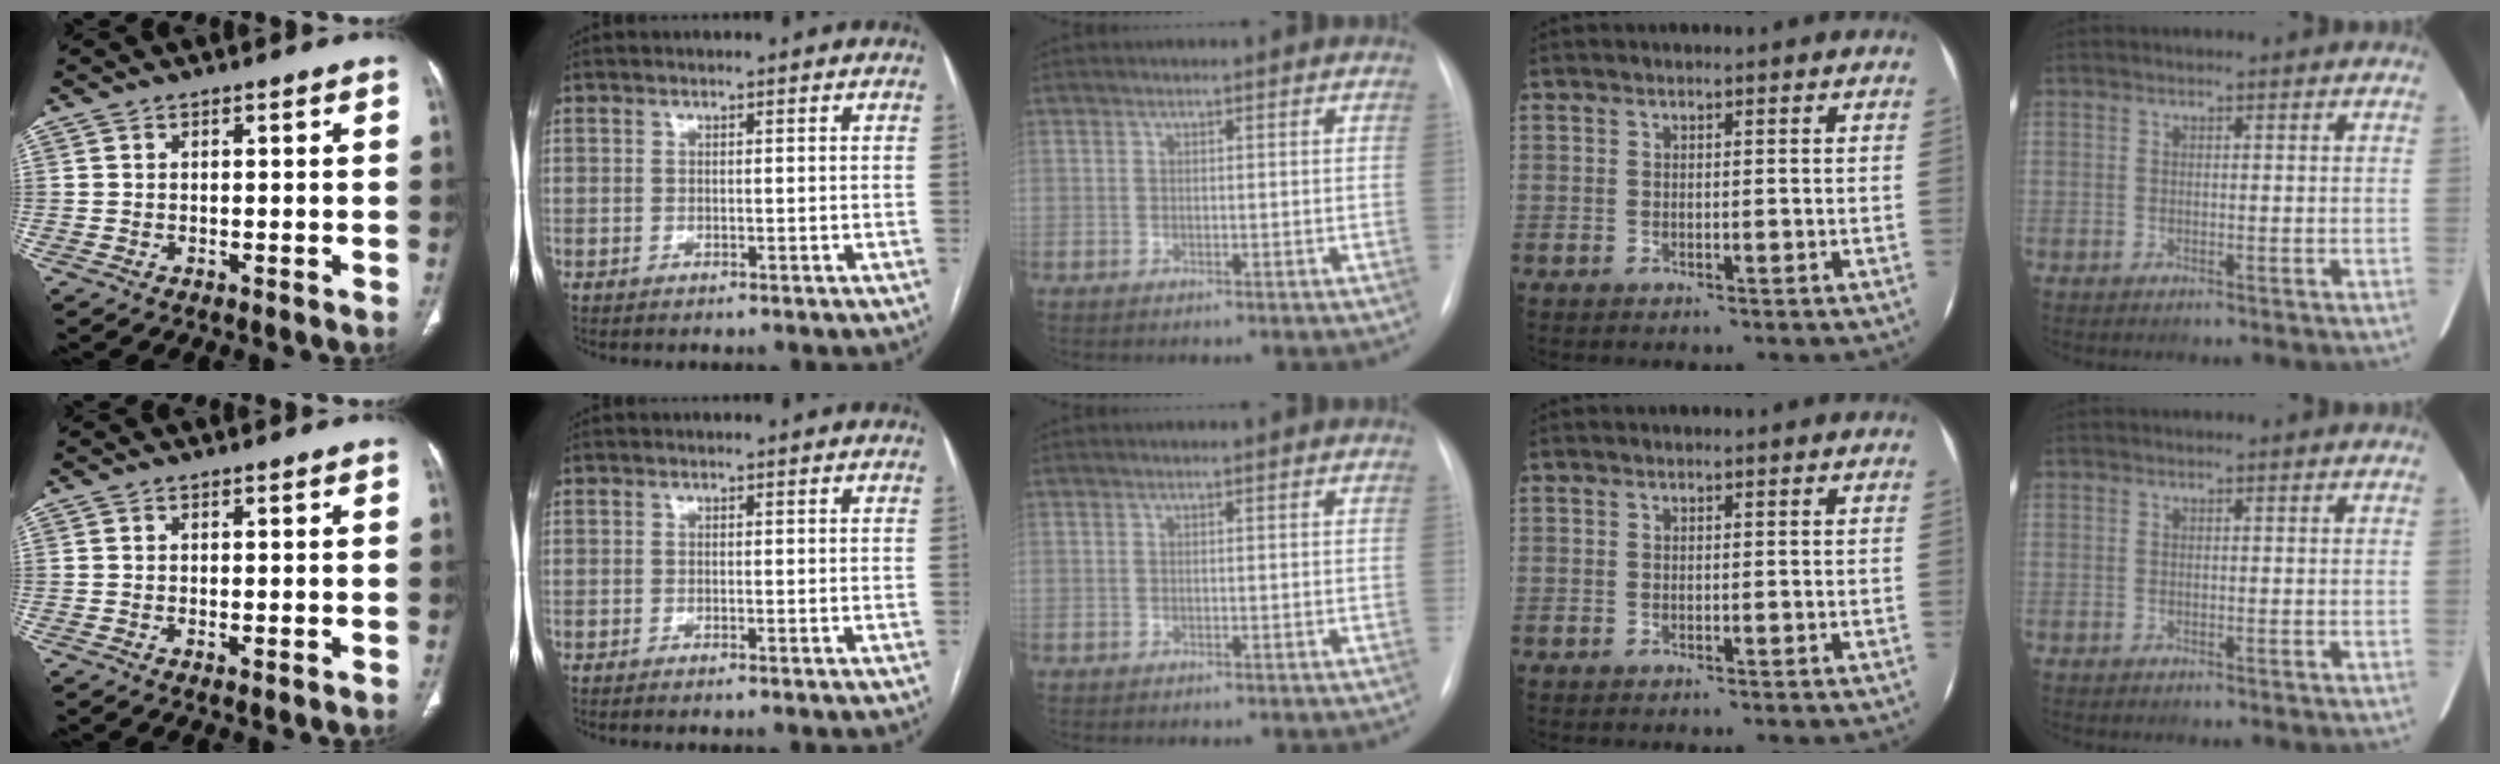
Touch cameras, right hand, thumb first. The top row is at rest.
{"thumb": {"total": 0.8, "force": [-0.2, 0.2, 0.8], "torque": [-0.018, -0.005, -0.004]}, "index": {"total": 0.7, "force": [-0.6, -0.2, 0.4], "torque": [-0.007, 0.001, -0.010]}}